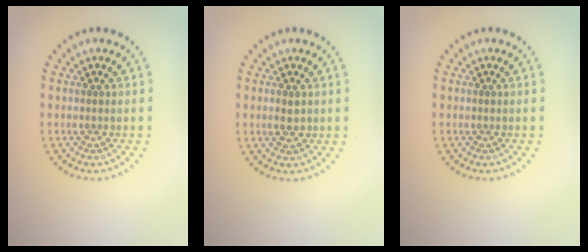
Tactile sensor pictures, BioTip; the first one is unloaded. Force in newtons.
{"total": 1.3, "press": 1.3, "slide": 0.2}
{"total": 0.0}